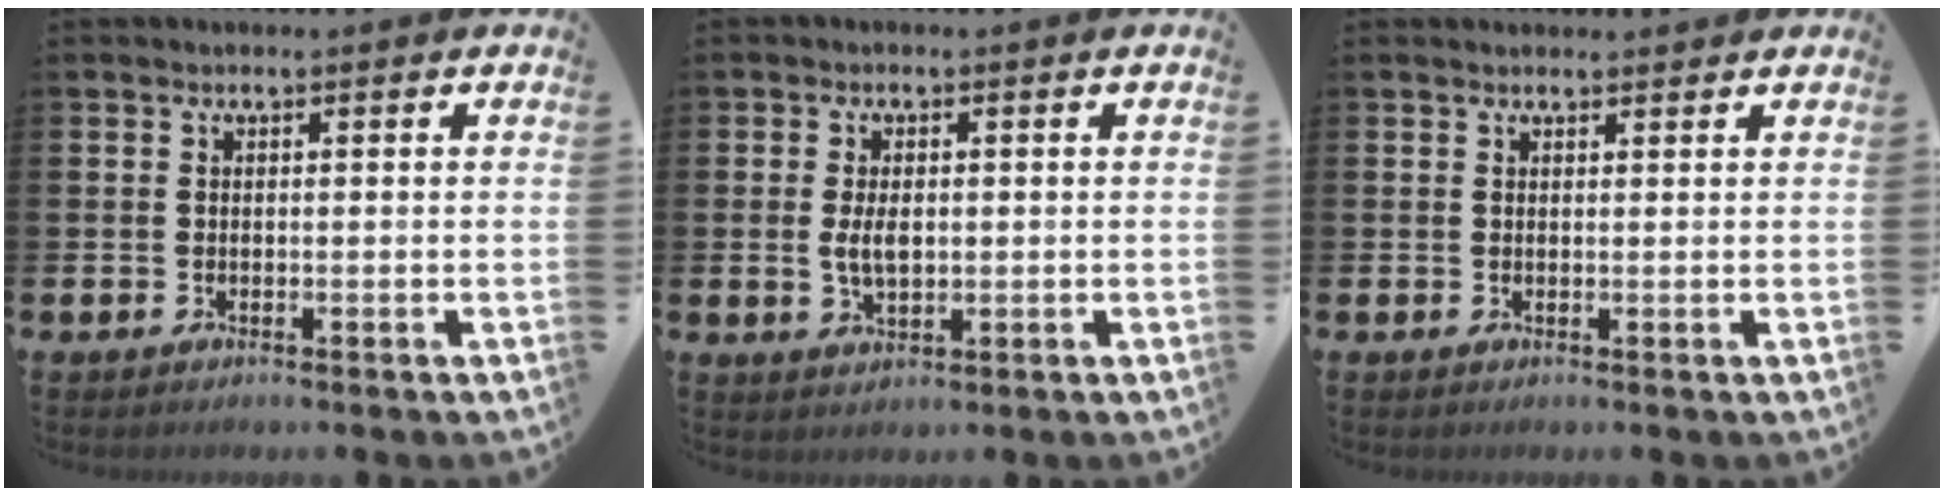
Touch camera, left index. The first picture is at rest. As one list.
[{"total": 3.7, "force": [0.2, 2.0, 3.1], "torque": [-0.048, 0.002, 0.000]}, {"total": 0.9, "force": [0.8, 0.3, 0.1], "torque": [0.009, -0.001, 0.013]}]